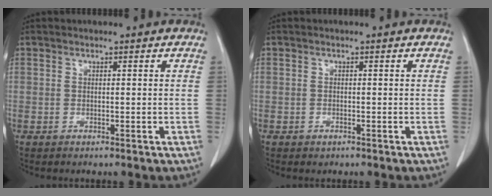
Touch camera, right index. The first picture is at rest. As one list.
[{"total": 0.5, "force": [-0.3, 0.4, 0.2], "torque": [-0.005, 0.001, -0.002]}]